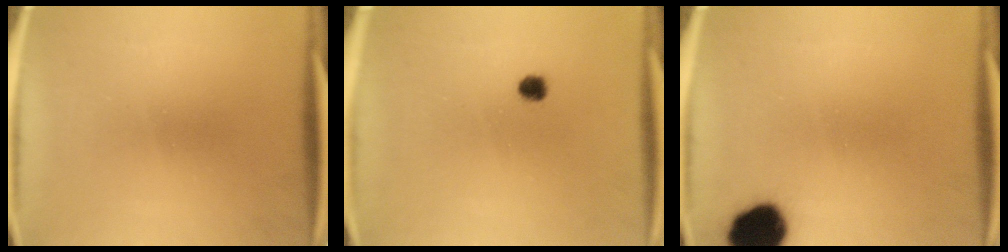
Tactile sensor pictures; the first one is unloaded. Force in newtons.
{"total": 2.0}
{"total": 11.4}